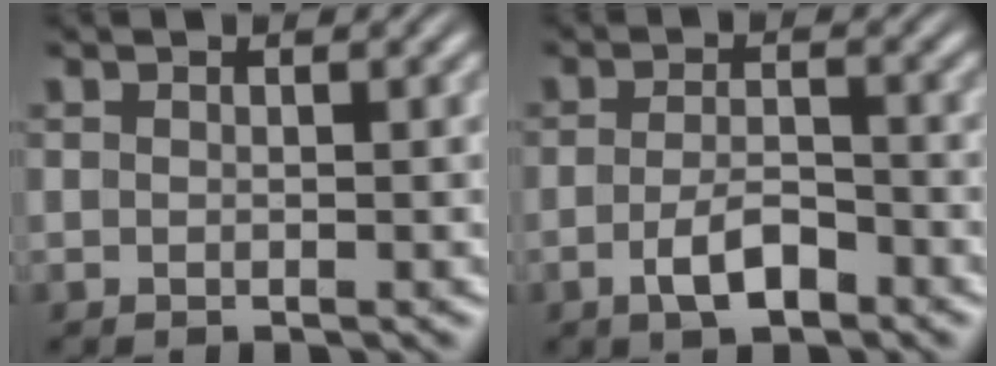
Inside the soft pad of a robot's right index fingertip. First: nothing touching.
{"total": 3.4, "force": [-2.3, 1.0, 2.3], "torque": [-0.040, -0.015, -0.032]}